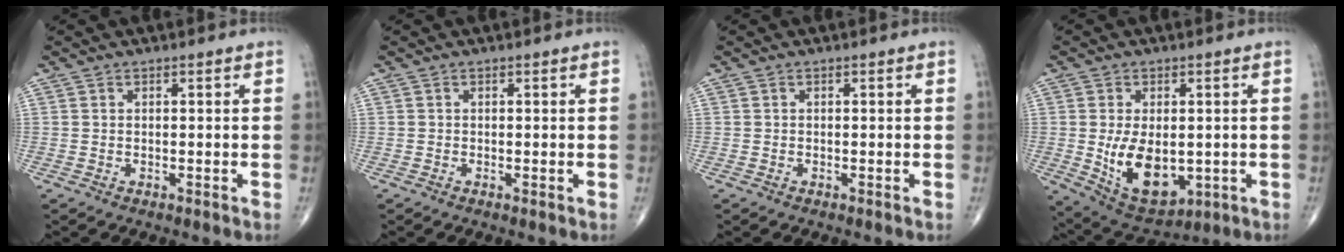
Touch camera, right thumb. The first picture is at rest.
{"total": 0.0}
{"total": 0.0}
{"total": 12.3, "force": [-1.2, 7.3, 9.8], "torque": [-0.146, -0.014, 0.006]}